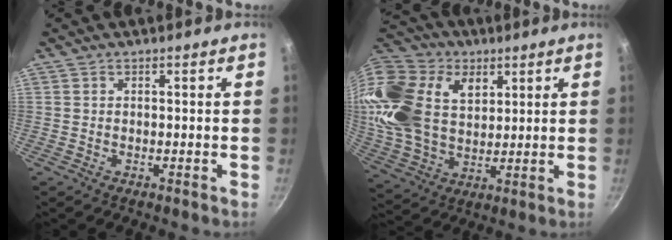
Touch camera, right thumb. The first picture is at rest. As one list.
[{"total": 25.0, "force": [8.2, 17.4, 15.9], "torque": [-0.321, 0.002, 0.154]}]